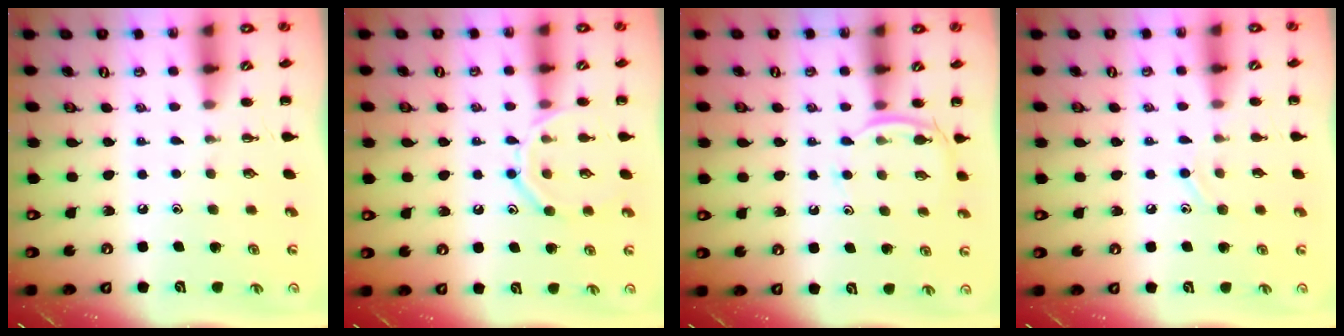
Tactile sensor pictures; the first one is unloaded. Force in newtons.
{"total": 12.2, "press": 12.1, "slide": 1.0}
{"total": 5.1, "press": 4.8, "slide": 1.5}
{"total": 7.8, "press": 7.4, "slide": 2.5}